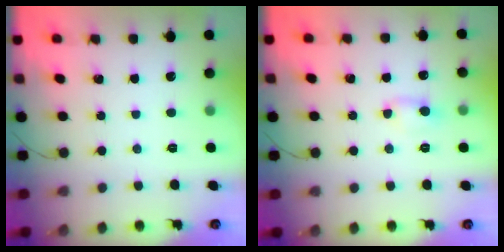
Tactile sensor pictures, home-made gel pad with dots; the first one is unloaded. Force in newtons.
{"total": 2.5, "press": 2.4, "slide": 0.8}